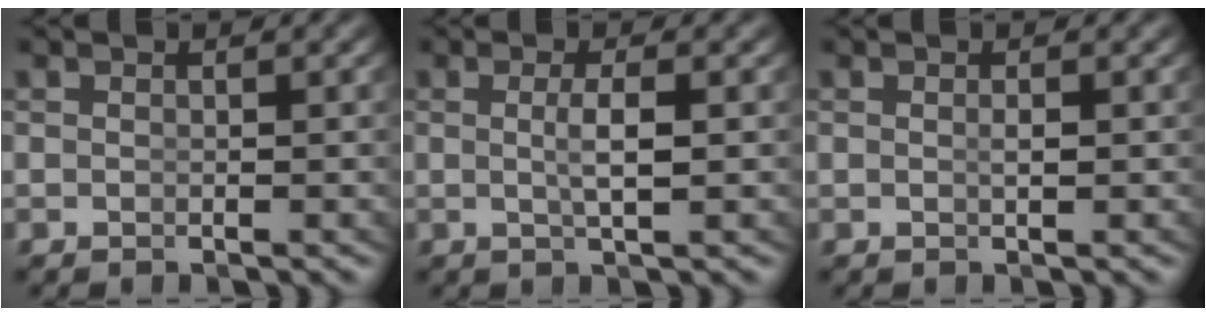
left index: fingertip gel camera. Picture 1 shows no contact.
{"total": 2.0, "force": [-0.1, -0.4, 2.0], "torque": [-0.038, -0.011, 0.006]}
{"total": 0.5, "force": [-0.1, 0.0, 0.5], "torque": [-0.012, -0.007, 0.000]}